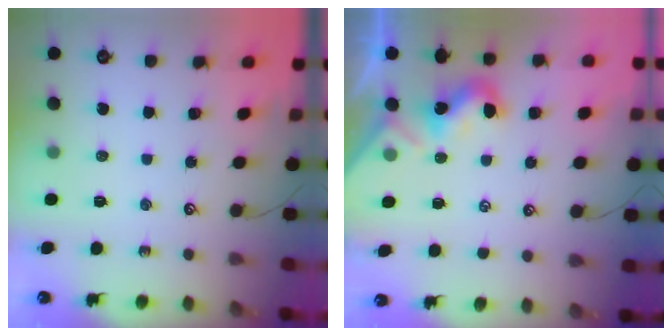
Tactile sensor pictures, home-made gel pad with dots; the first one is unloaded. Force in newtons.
{"total": 1.8, "press": 1.8, "slide": 0.5}